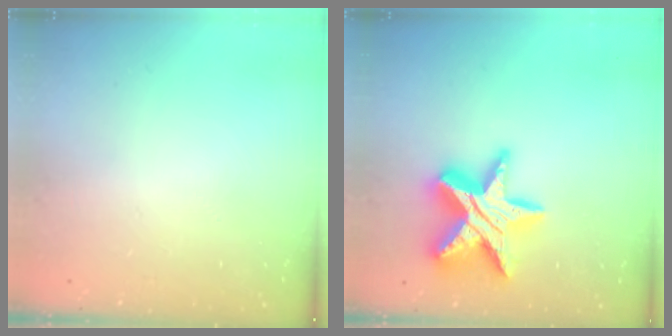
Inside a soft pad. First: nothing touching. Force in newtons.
{"total": 19.4, "press": 19.4, "slide": 1.4}